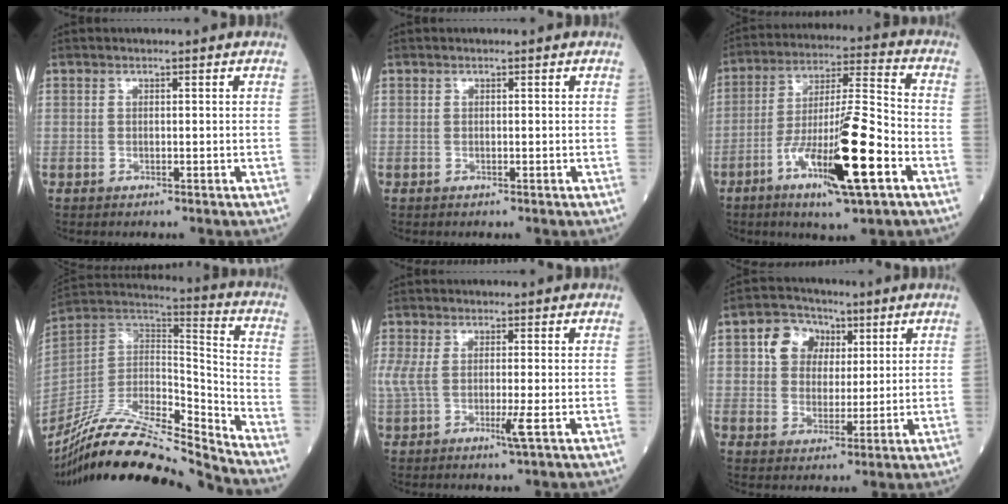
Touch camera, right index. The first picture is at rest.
{"total": 0.0}
{"total": 16.1, "force": [-6.7, 1.0, 14.6], "torque": [-0.265, -0.012, -0.113]}
{"total": 23.2, "force": [-21.0, 1.3, 9.6], "torque": [-0.206, 0.004, -0.374]}
{"total": 5.2, "force": [-0.6, 0.5, 5.2], "torque": [-0.125, -0.002, -0.011]}
{"total": 7.3, "force": [2.8, 5.8, 3.3], "torque": [-0.063, 0.024, 0.051]}